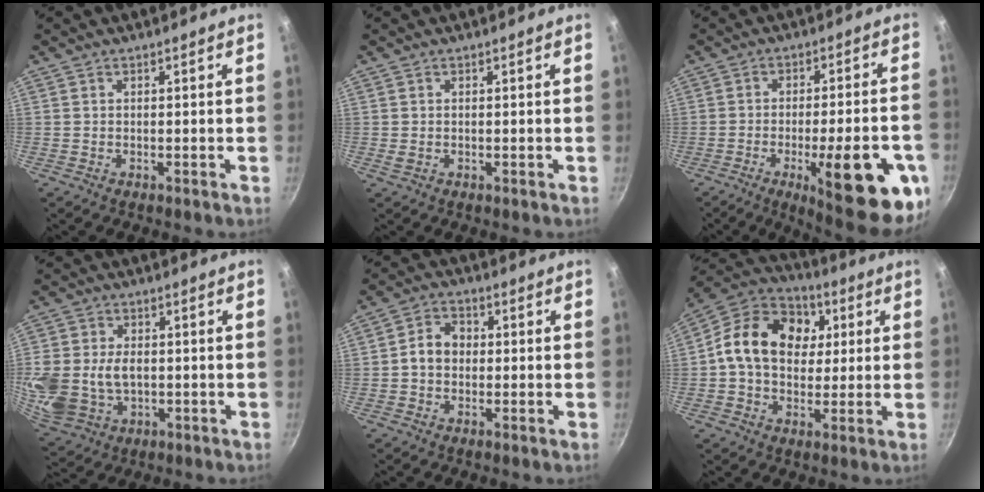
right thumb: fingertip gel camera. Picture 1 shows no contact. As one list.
[{"total": 0.6, "force": [0.1, 0.4, 0.5], "torque": [-0.010, 0.001, 0.003]}, {"total": 20.7, "force": [-7.4, 5.6, 18.5], "torque": [-0.216, 0.015, -0.093]}, {"total": 16.0, "force": [-0.7, 12.1, 10.4], "torque": [-0.239, 0.003, -0.001]}, {"total": 5.8, "force": [-0.1, 4.7, 3.3], "torque": [-0.034, 0.017, -0.014]}, {"total": 18.2, "force": [3.3, 13.8, 11.4], "torque": [-0.168, 0.019, 0.039]}]